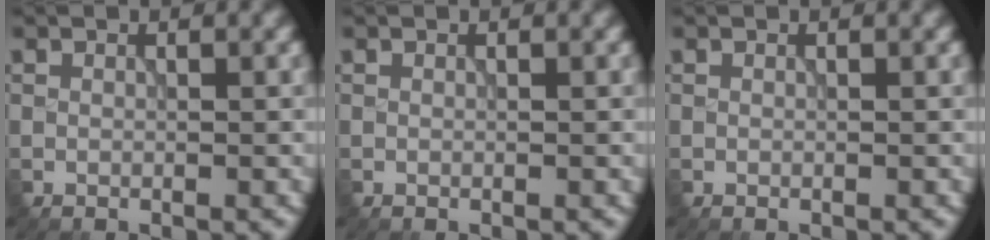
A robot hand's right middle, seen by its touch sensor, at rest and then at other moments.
{"total": 0.0}
{"total": 0.0}